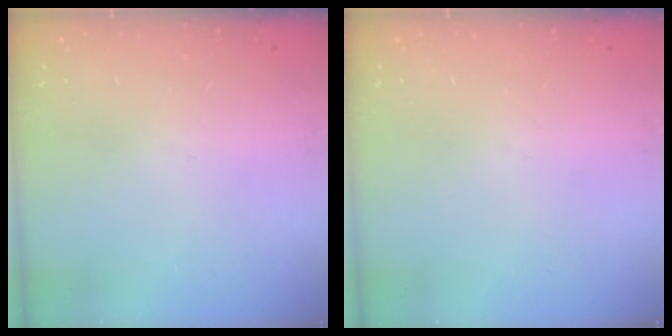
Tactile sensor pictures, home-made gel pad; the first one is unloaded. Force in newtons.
{"total": 0.0}